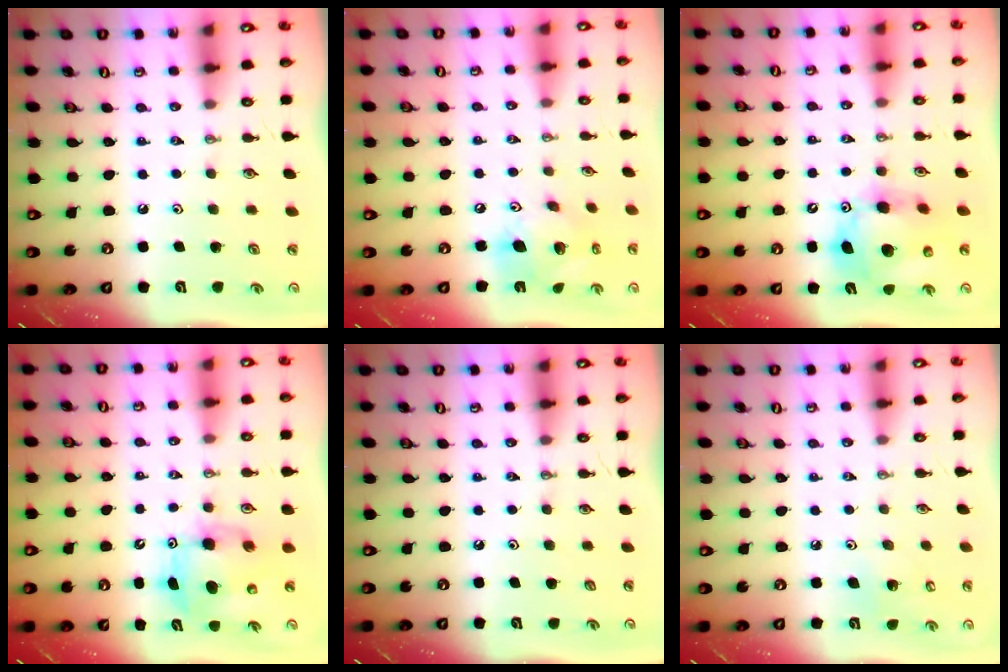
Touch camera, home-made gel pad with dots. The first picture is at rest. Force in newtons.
{"total": 15.5, "press": 15.3, "slide": 2.9}
{"total": 14.4, "press": 14.1, "slide": 2.6}
{"total": 7.6, "press": 7.4, "slide": 1.7}
{"total": 1.4, "press": 0.2, "slide": 1.4}
{"total": 6.3, "press": 6.2, "slide": 0.5}